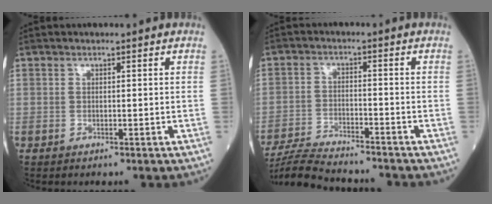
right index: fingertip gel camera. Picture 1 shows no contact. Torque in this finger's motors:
{"motor_torque": [0.12, -0.25, 0.13, 0.00]}